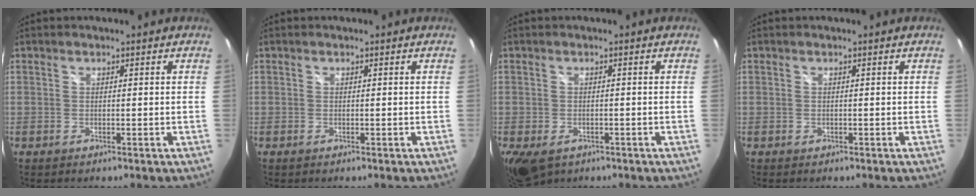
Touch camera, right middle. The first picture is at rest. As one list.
[{"total": 0.0}, {"total": 7.6, "force": [-3.9, 4.6, 4.7], "torque": [-0.103, -0.033, -0.064]}, {"total": 0.0}]